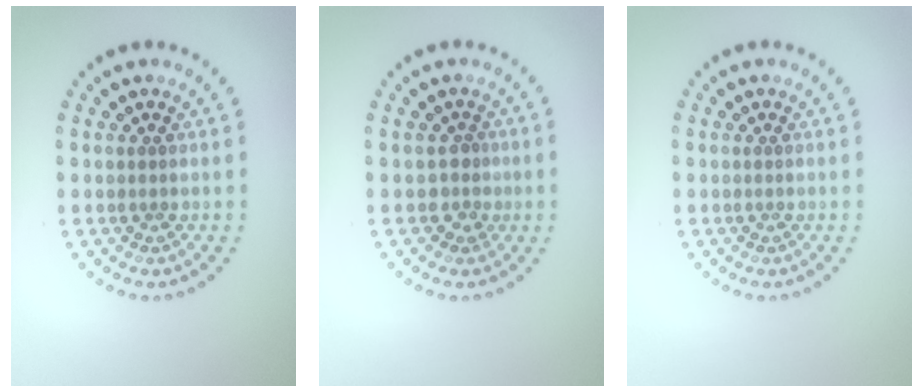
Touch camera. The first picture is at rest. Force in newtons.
{"total": 1.6, "press": 1.2, "slide": 1.1}
{"total": 0.0}